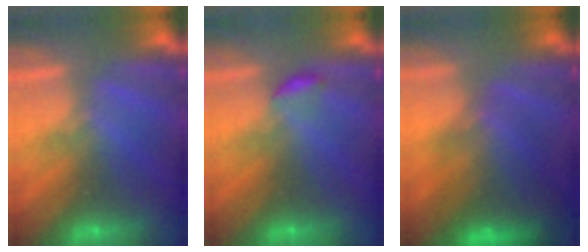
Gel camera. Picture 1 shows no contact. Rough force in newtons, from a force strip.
{"total": 2.8}
{"total": 7.4}